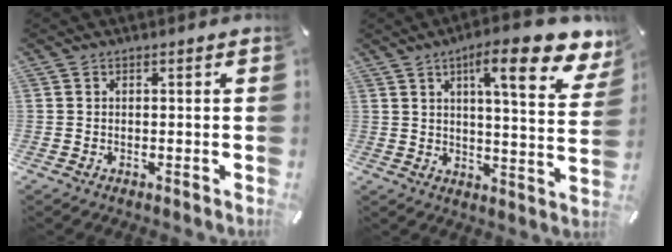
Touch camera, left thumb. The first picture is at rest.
{"total": 17.0, "force": [9.6, 4.4, 13.3], "torque": [-0.192, -0.054, 0.146]}